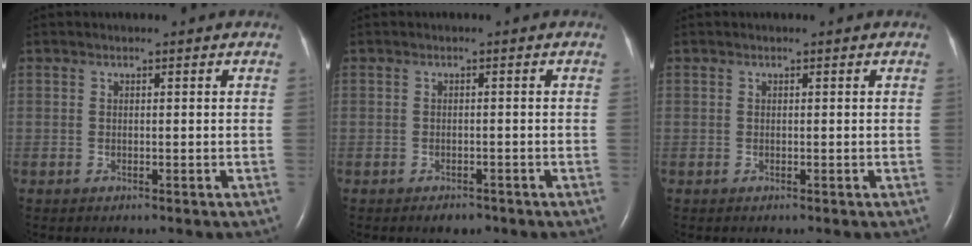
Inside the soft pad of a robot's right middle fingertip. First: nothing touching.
{"total": 1.6, "force": [-1.2, 0.8, 0.7], "torque": [-0.011, 0.000, -0.011]}
{"total": 0.0}